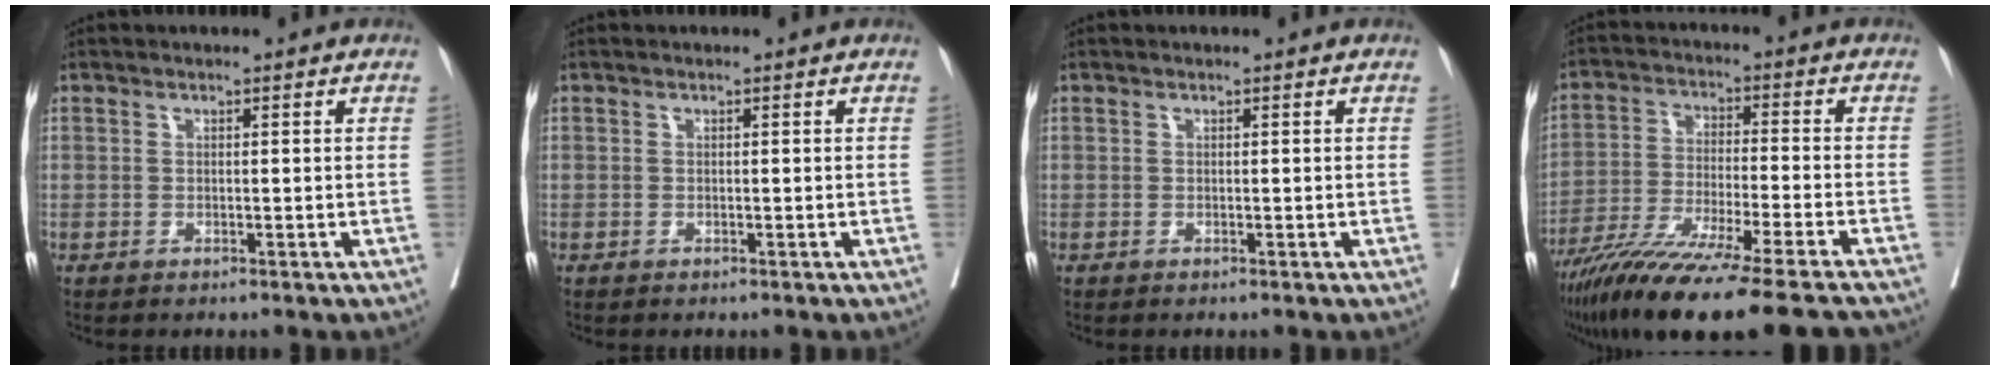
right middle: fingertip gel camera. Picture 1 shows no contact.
{"total": 0.0}
{"total": 0.0}
{"total": 20.9, "force": [-17.0, -0.3, 12.1], "torque": [-0.182, -0.057, -0.278]}